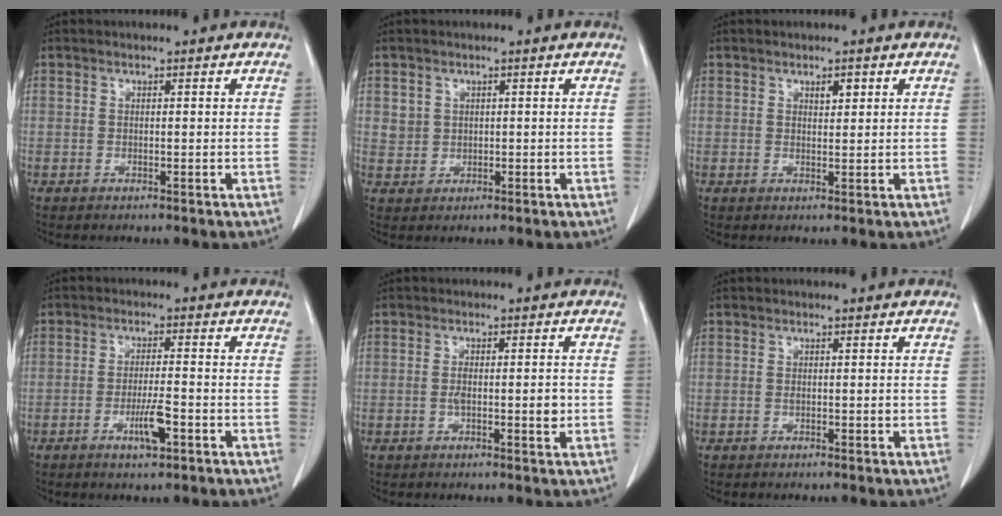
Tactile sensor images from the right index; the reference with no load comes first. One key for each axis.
{"total": 2.3, "fx": 0.9, "fy": 2.1, "fz": 0.2, "tx": 0.004, "ty": 0.002, "tz": 0.016}
{"total": 1.6, "fx": 0.9, "fy": 0.7, "fz": 1.1, "tx": -0.015, "ty": -0.003, "tz": 0.013}
{"total": 4.4, "fx": -2.0, "fy": 0.5, "fz": 3.9, "tx": -0.073, "ty": -0.002, "tz": -0.035}
{"total": 3.6, "fx": -0.5, "fy": 1.0, "fz": 3.4, "tx": -0.059, "ty": -0.001, "tz": -0.008}
{"total": 0.7, "fx": -0.1, "fy": 0.2, "fz": 0.7, "tx": -0.013, "ty": -0.001, "tz": 0.000}